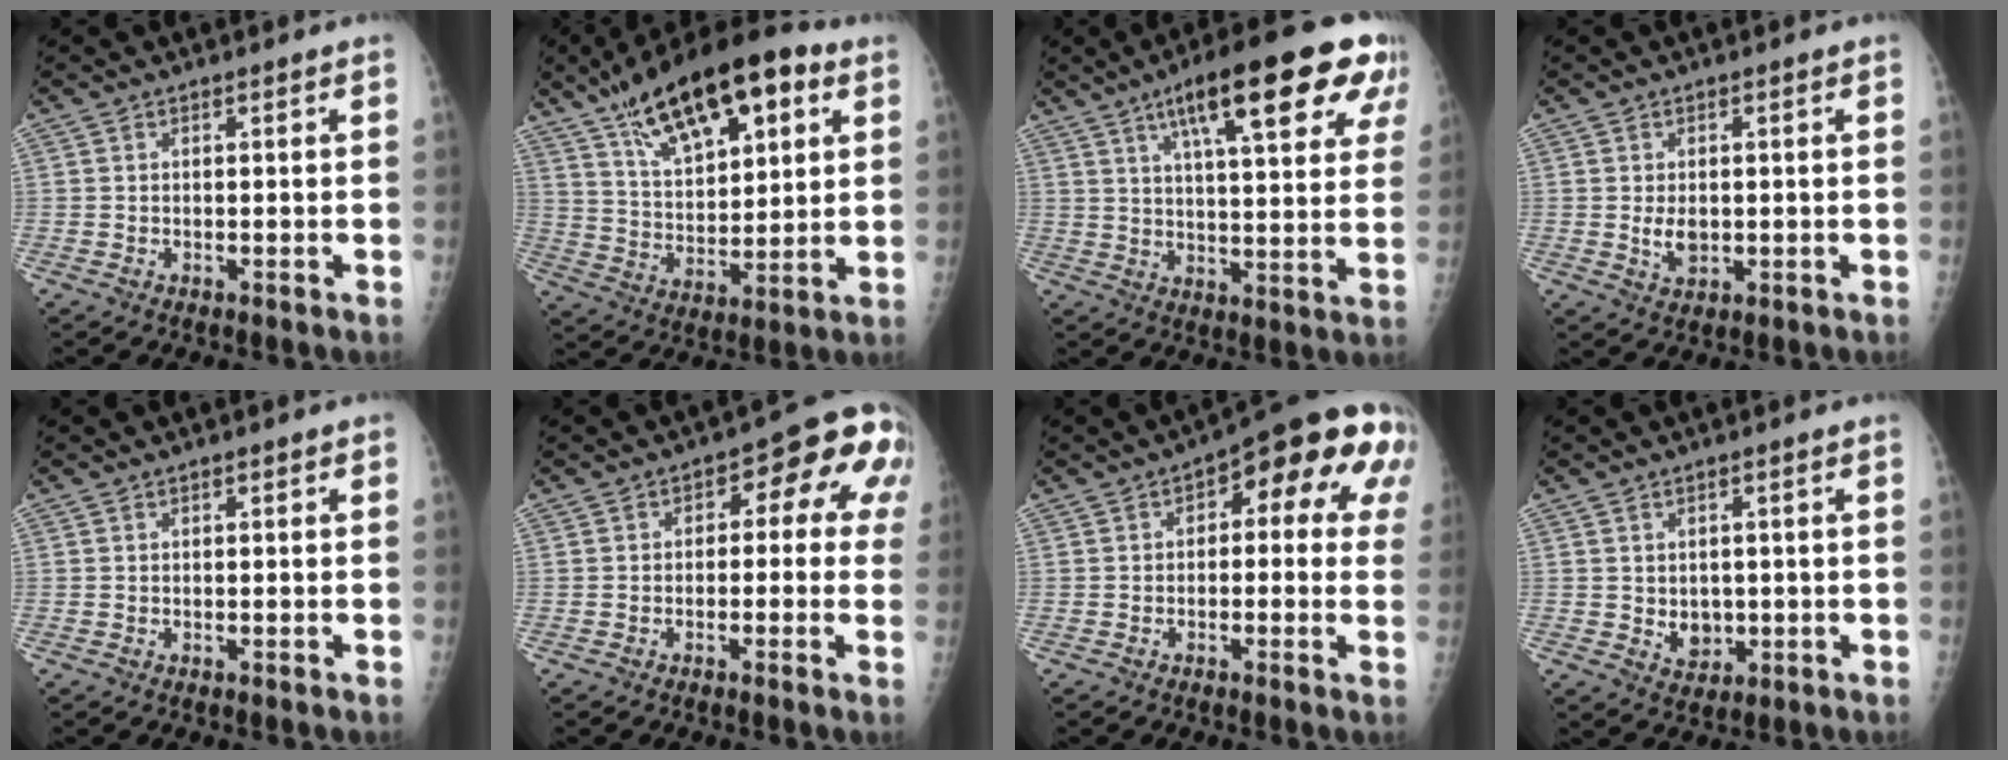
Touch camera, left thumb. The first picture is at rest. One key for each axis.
{"total": 21.8, "fx": 11.5, "fy": 9.2, "fz": 16.1, "tx": -0.236, "ty": -0.023, "tz": 0.197}
{"total": 22.1, "fx": 11.3, "fy": 5.7, "fz": 18.1, "tx": -0.240, "ty": -0.008, "tz": 0.160}
{"total": 3.6, "fx": -0.3, "fy": 2.4, "fz": 2.6, "tx": -0.034, "ty": -0.005, "tz": 0.002}
{"total": 0.7, "fx": 0.2, "fy": 0.4, "fz": 0.6, "tx": -0.006, "ty": 0.002, "tz": 0.000}
{"total": 11.0, "fx": 1.7, "fy": 6.1, "fz": 9.0, "tx": -0.059, "ty": 0.035, "tz": 0.007}
{"total": 15.6, "fx": 4.3, "fy": 7.0, "fz": 13.3, "tx": -0.116, "ty": 0.021, "tz": 0.034}
{"total": 4.3, "fx": -0.4, "fy": 3.6, "fz": 2.5, "tx": -0.012, "ty": -0.003, "tz": 0.005}